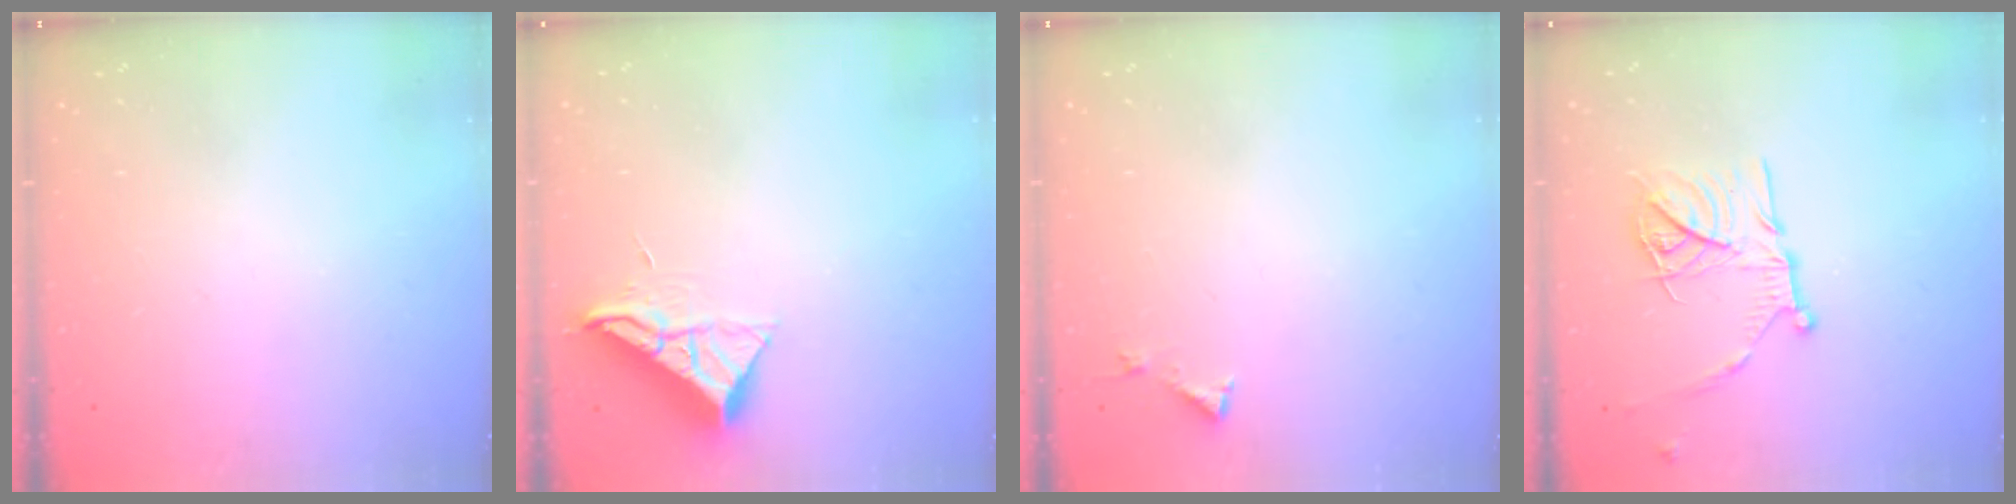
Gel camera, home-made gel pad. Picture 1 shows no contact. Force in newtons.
{"total": 10.2, "press": 10.2, "slide": 0.5}
{"total": 3.0, "press": 3.0, "slide": 0.2}
{"total": 17.1, "press": 17.0, "slide": 1.5}